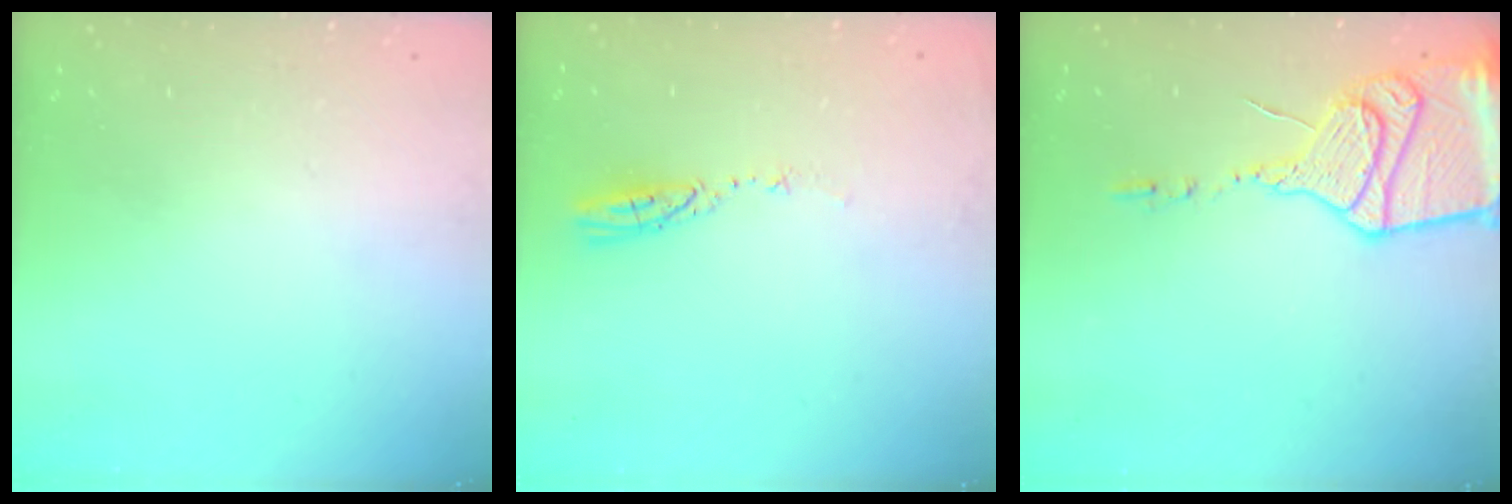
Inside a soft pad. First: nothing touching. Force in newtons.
{"total": 3.5, "press": 3.5, "slide": 0.3}
{"total": 16.9, "press": 16.8, "slide": 1.6}